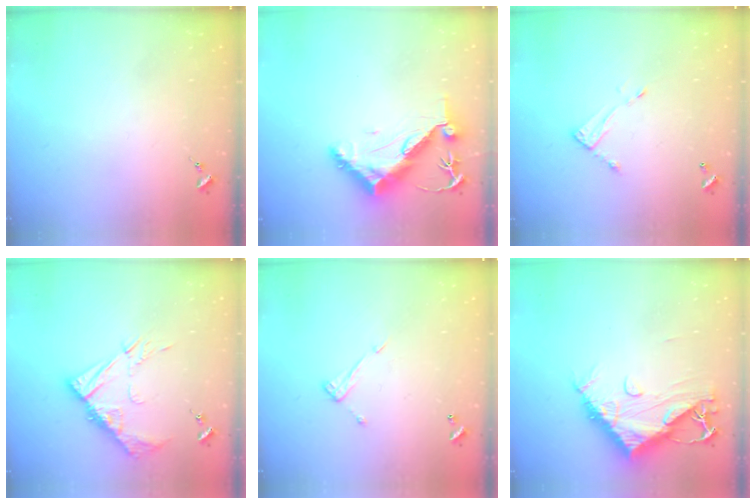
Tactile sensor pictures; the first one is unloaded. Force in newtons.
{"total": 12.8, "press": 12.8, "slide": 1.2}
{"total": 5.5, "press": 5.5, "slide": 0.3}
{"total": 12.2, "press": 12.1, "slide": 0.9}
{"total": 8.2, "press": 8.1, "slide": 0.4}
{"total": 13.4, "press": 13.3, "slide": 1.5}